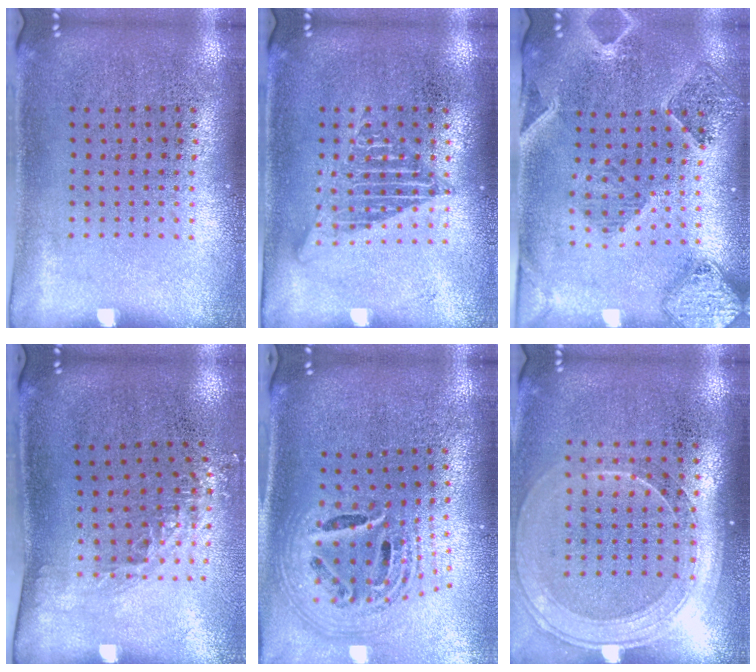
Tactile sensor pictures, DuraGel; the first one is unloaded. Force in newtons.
{"total": 2.4, "press": 2.3, "slide": 0.2}
{"total": 1.5, "press": 1.5, "slide": 0.3}
{"total": 1.4, "press": 1.0, "slide": 1.0}
{"total": 2.7, "press": 1.9, "slide": 1.9}
{"total": 1.7, "press": 1.5, "slide": 0.7}